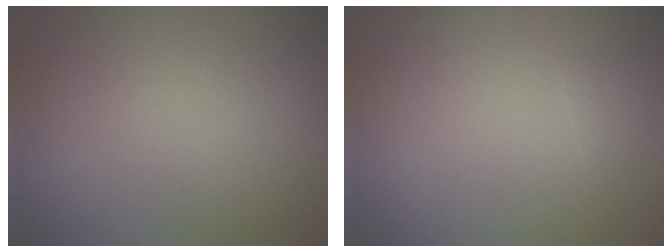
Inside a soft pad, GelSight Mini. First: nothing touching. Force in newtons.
{"total": 0.5, "press": 0.5, "slide": 0.0}